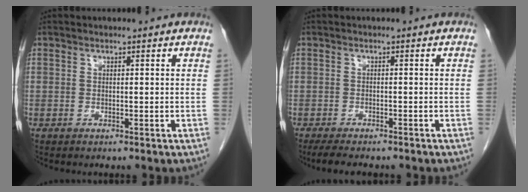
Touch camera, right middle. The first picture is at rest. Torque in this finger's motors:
{"motor_torque": [0.10, -0.02, 0.03, 0.01]}